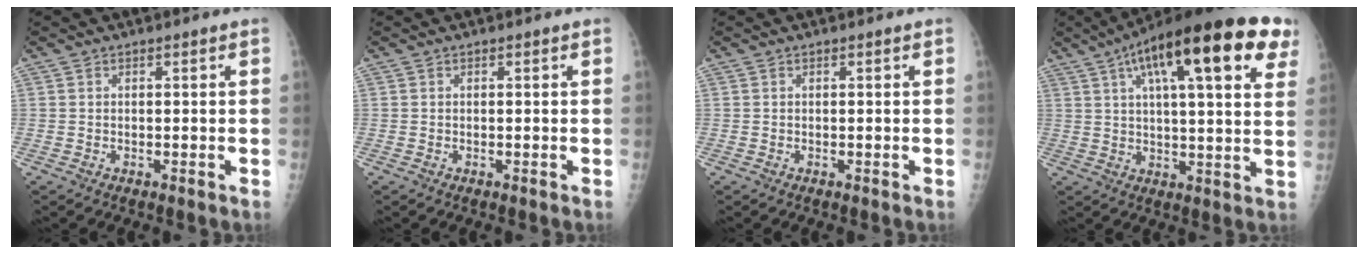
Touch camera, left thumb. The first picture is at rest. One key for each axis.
{"total": 0.0}
{"total": 0.0}
{"total": 24.6, "fx": 11.5, "fy": 6.6, "fz": 20.7, "tx": -0.302, "ty": 0.009, "tz": 0.165}